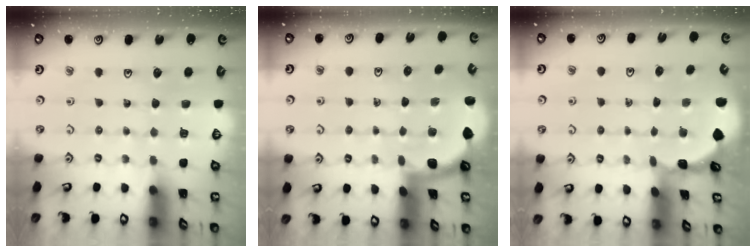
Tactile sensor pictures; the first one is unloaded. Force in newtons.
{"total": 1.9, "press": 1.9, "slide": 0.0}
{"total": 0.7, "press": 0.7, "slide": 0.1}